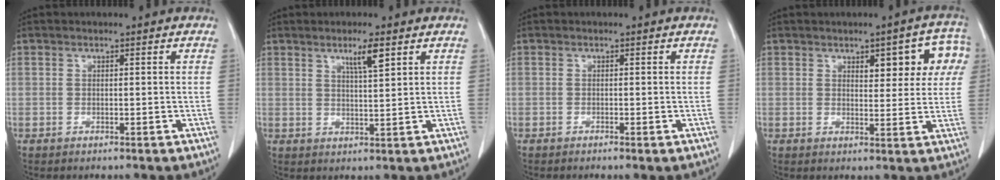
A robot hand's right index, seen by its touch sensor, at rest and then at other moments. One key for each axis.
{"total": 3.9, "fx": 2.3, "fy": 0.1, "fz": 3.2, "tx": -0.057, "ty": -0.004, "tz": 0.040}
{"total": 0.5, "fx": -0.2, "fy": 0.0, "fz": 0.5, "tx": -0.009, "ty": 0.000, "tz": 0.000}
{"total": 8.2, "fx": 3.1, "fy": 3.2, "fz": 6.9, "tx": -0.070, "ty": 0.021, "tz": 0.036}